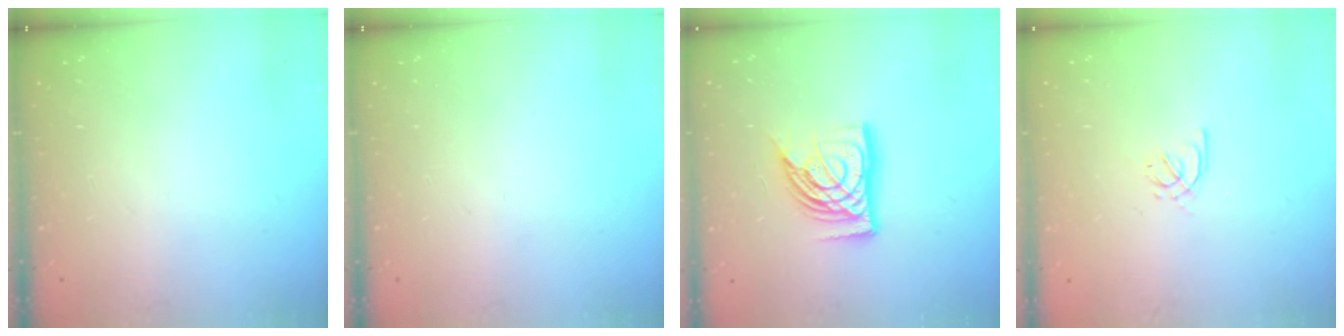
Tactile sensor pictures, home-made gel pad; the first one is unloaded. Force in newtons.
{"total": 0.0}
{"total": 14.1, "press": 14.0, "slide": 1.8}
{"total": 2.4, "press": 2.3, "slide": 0.6}